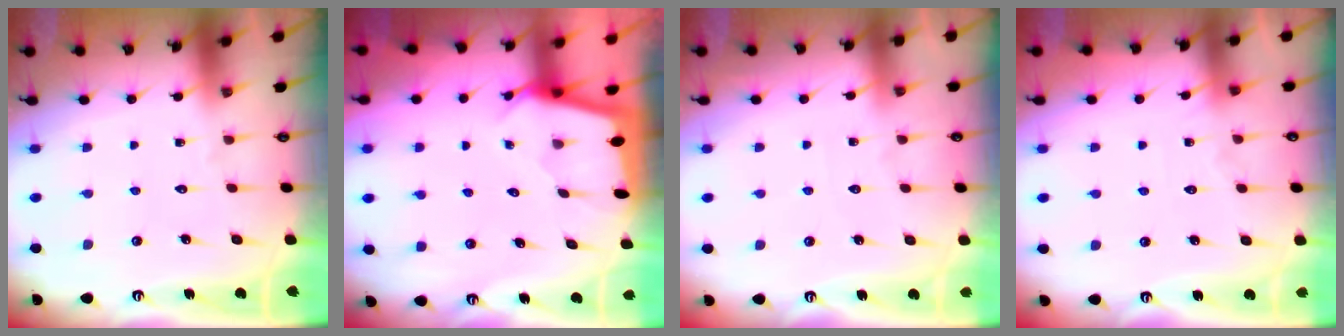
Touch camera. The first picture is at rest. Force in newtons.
{"total": 2.2, "press": 2.2, "slide": 0.3}
{"total": 2.2, "press": 2.2, "slide": 0.2}
{"total": 2.8, "press": 2.8, "slide": 0.4}